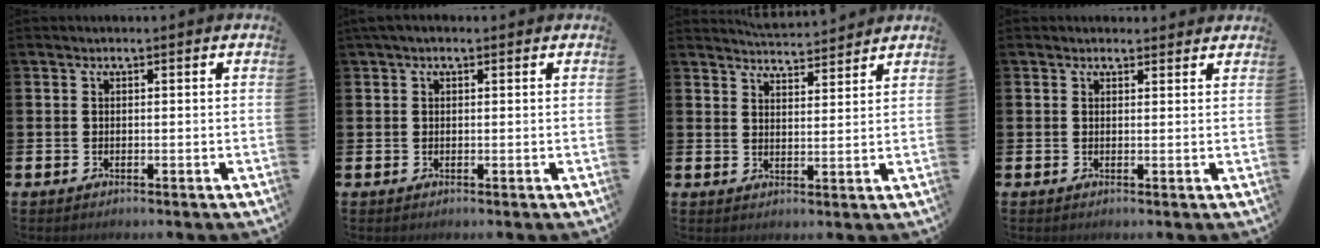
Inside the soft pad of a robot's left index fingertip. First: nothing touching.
{"total": 1.0, "force": [0.6, 0.5, 0.6], "torque": [-0.002, 0.003, 0.008]}
{"total": 4.6, "force": [4.6, 0.1, -0.2], "torque": [-0.007, -0.029, 0.083]}
{"total": 1.2, "force": [1.1, 0.5, 0.0], "torque": [0.006, 0.002, 0.019]}